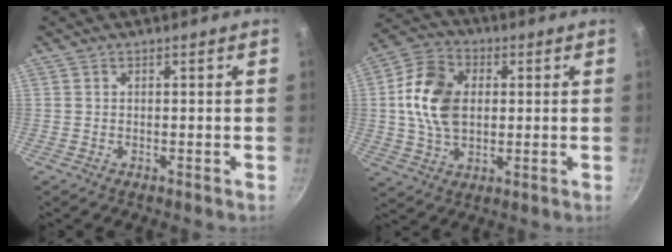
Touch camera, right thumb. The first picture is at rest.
{"total": 13.4, "force": [1.4, 9.2, 9.6], "torque": [-0.158, 0.007, 0.015]}